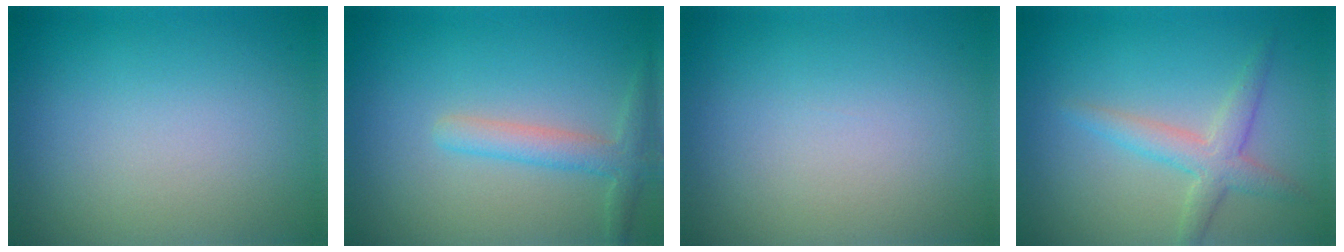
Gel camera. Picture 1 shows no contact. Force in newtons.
{"total": 2.5, "press": 2.5, "slide": 0.0}
{"total": 0.0}
{"total": 2.9, "press": 2.9, "slide": 0.1}